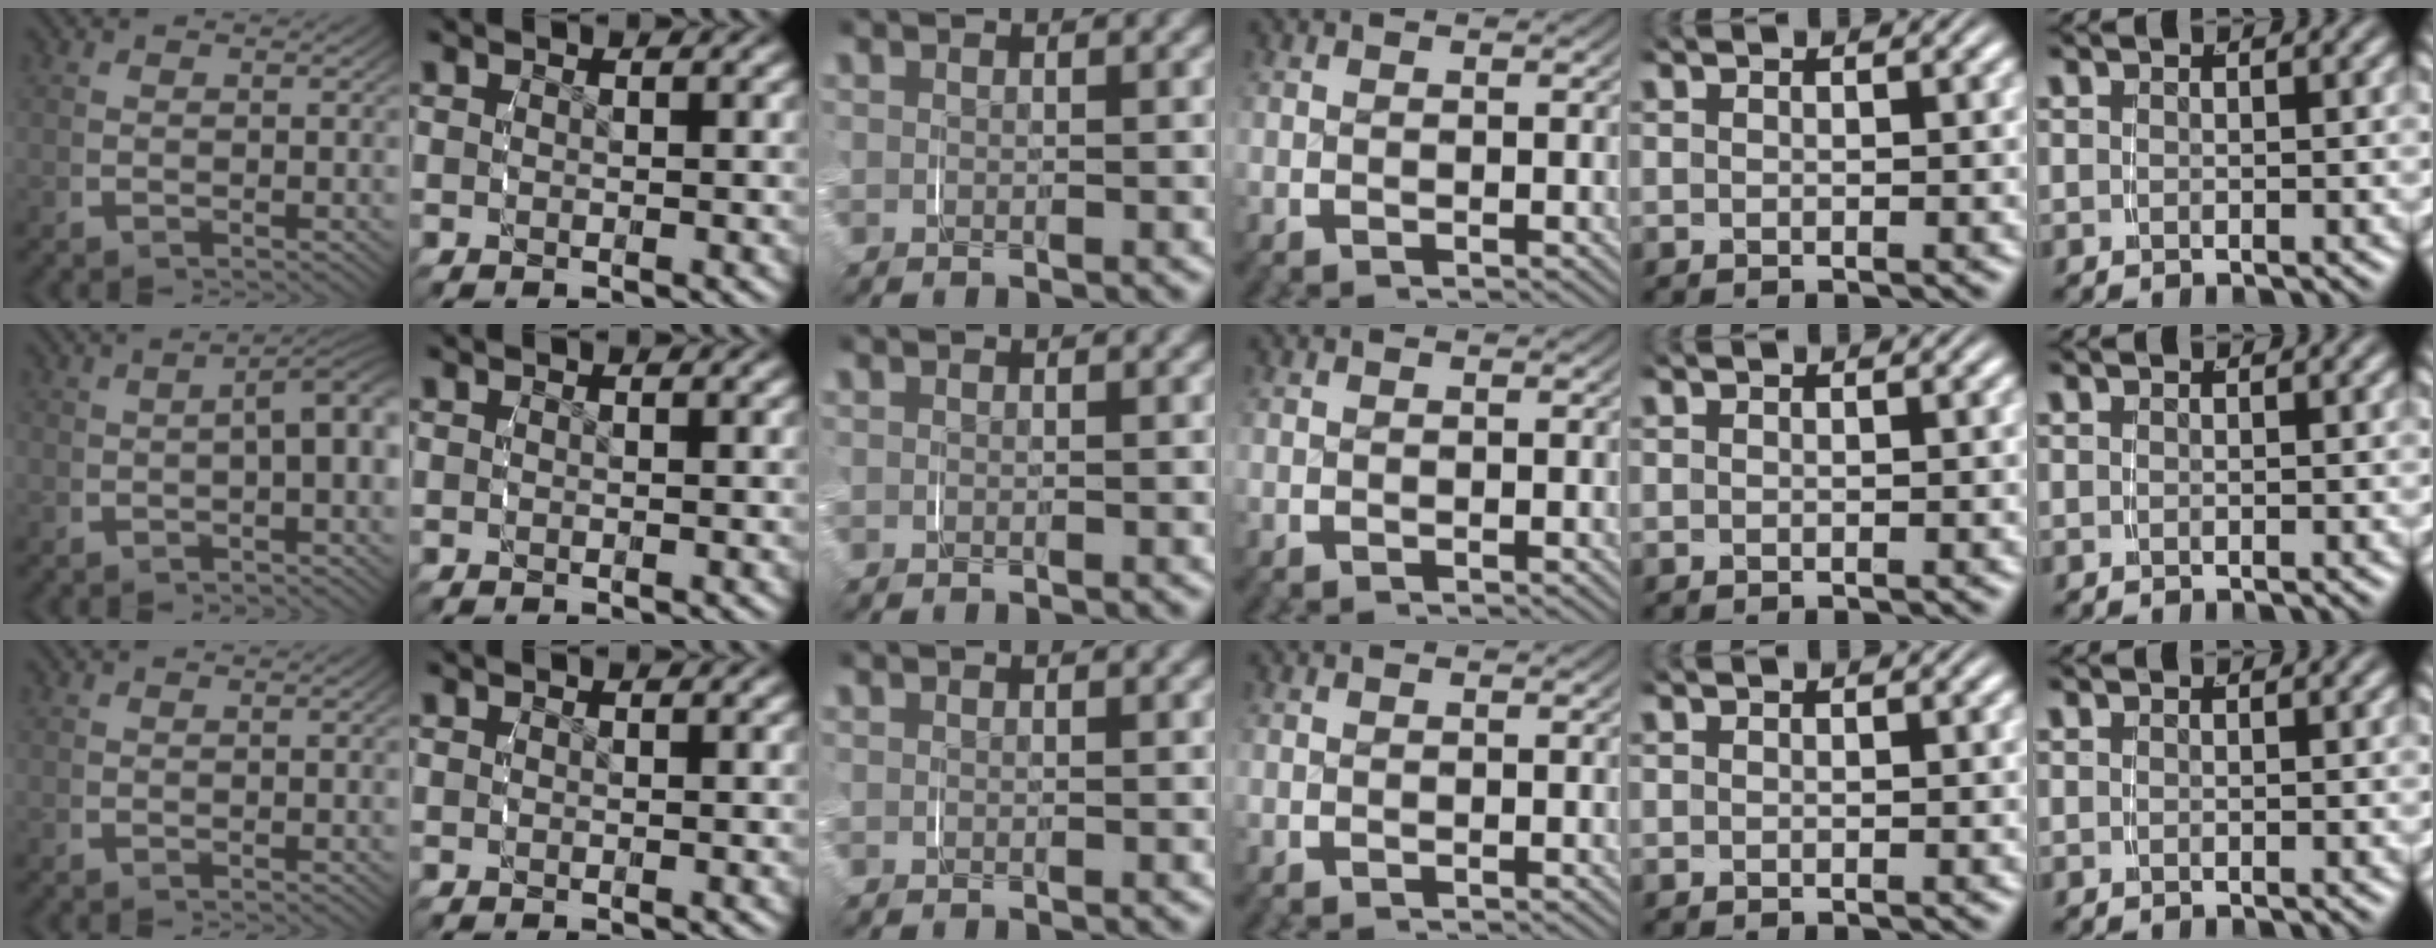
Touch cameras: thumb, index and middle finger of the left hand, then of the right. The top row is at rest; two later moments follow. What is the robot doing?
{"motion": "grasp_and_lifting", "object": "jewelry box"}